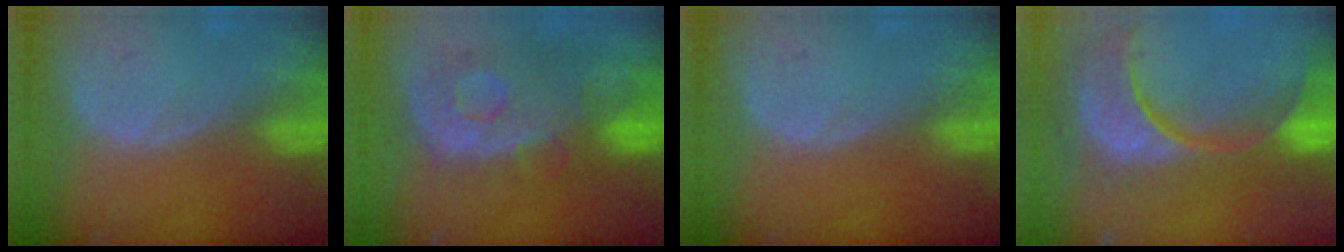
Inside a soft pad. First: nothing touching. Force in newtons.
{"total": 10.8, "press": 9.5, "slide": 5.1}
{"total": 0.0}
{"total": 15.3, "press": 12.1, "slide": 9.4}